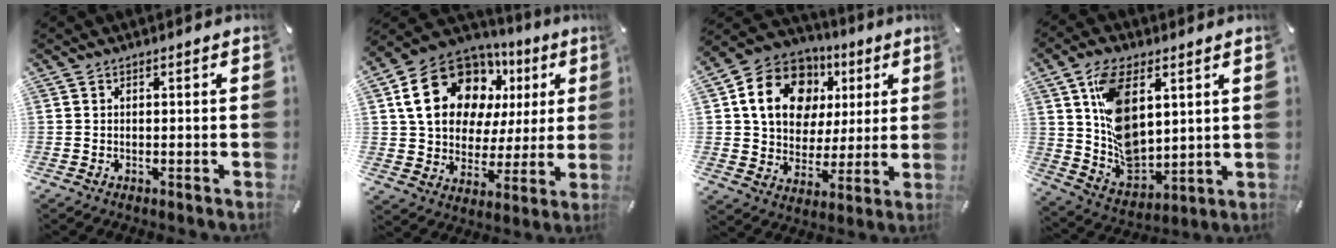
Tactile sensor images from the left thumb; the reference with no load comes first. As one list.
[{"total": 20.3, "force": [8.0, 15.0, 11.1], "torque": [-0.187, -0.023, 0.150]}, {"total": 17.0, "force": [5.8, 13.7, 8.4], "torque": [-0.148, -0.009, 0.110]}, {"total": 13.9, "force": [4.8, 8.6, 9.9], "torque": [-0.203, -0.012, 0.093]}]